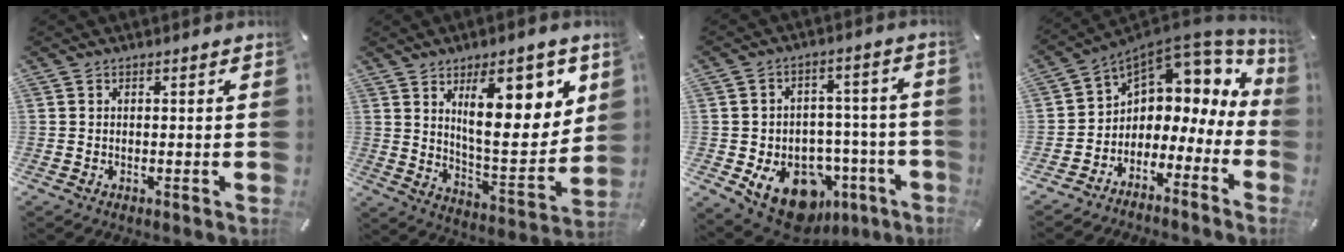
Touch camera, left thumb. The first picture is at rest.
{"total": 17.2, "force": [8.3, 6.9, 13.4], "torque": [-0.181, -0.045, 0.132]}
{"total": 15.8, "force": [-8.2, 10.5, 8.5], "torque": [-0.109, 0.048, -0.124]}
{"total": 4.9, "force": [2.2, 4.2, 1.2], "torque": [-0.035, -0.042, 0.038]}